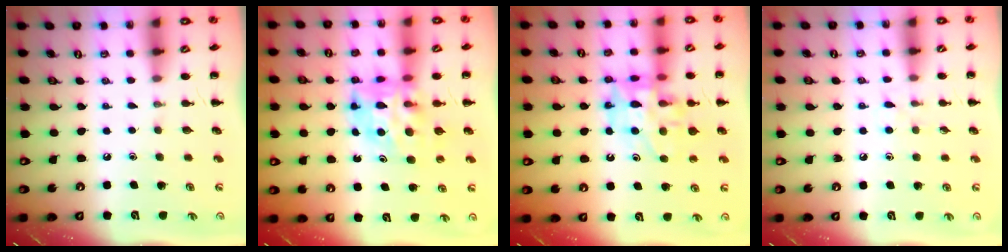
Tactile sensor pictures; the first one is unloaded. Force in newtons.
{"total": 9.2, "press": 8.9, "slide": 2.5}
{"total": 15.4, "press": 14.9, "slide": 3.6}
{"total": 5.7, "press": 5.3, "slide": 2.0}